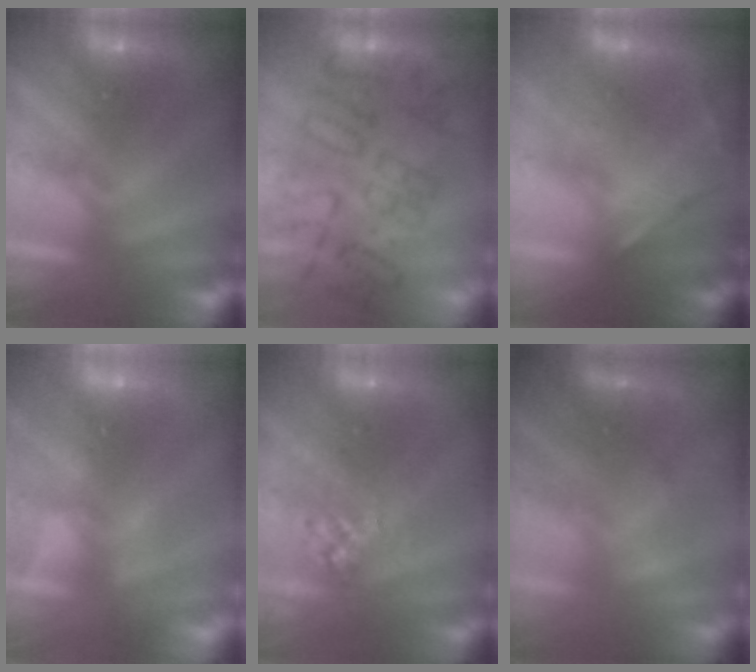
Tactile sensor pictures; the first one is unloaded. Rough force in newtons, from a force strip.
{"total": 4.6}
{"total": 1.2}
{"total": 2.8}
{"total": 2.7}
{"total": 1.5}